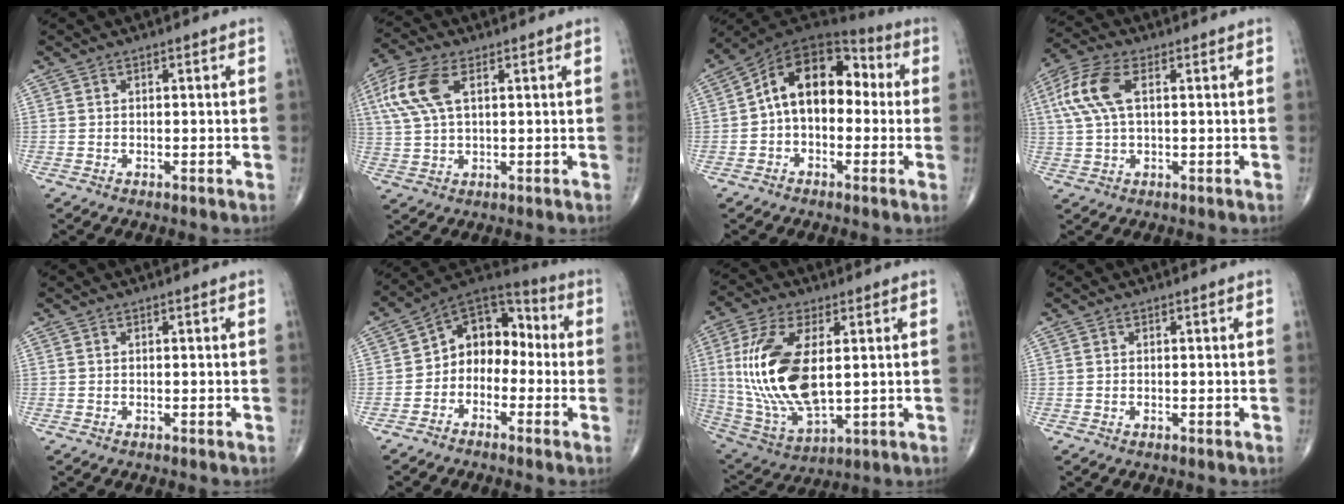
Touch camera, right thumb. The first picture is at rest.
{"total": 10.0, "force": [3.5, 4.9, 8.0], "torque": [-0.195, 0.012, 0.070]}
{"total": 14.7, "force": [0.5, 9.6, 11.1], "torque": [-0.142, 0.052, -0.008]}
{"total": 9.6, "force": [2.4, 4.6, 8.0], "torque": [-0.195, 0.020, 0.044]}
{"total": 0.0}
{"total": 11.1, "force": [-1.4, 8.4, 7.1], "torque": [-0.065, 0.055, -0.045]}
{"total": 19.5, "force": [2.3, 9.5, 16.9], "torque": [-0.355, -0.017, 0.054]}
{"total": 0.0}